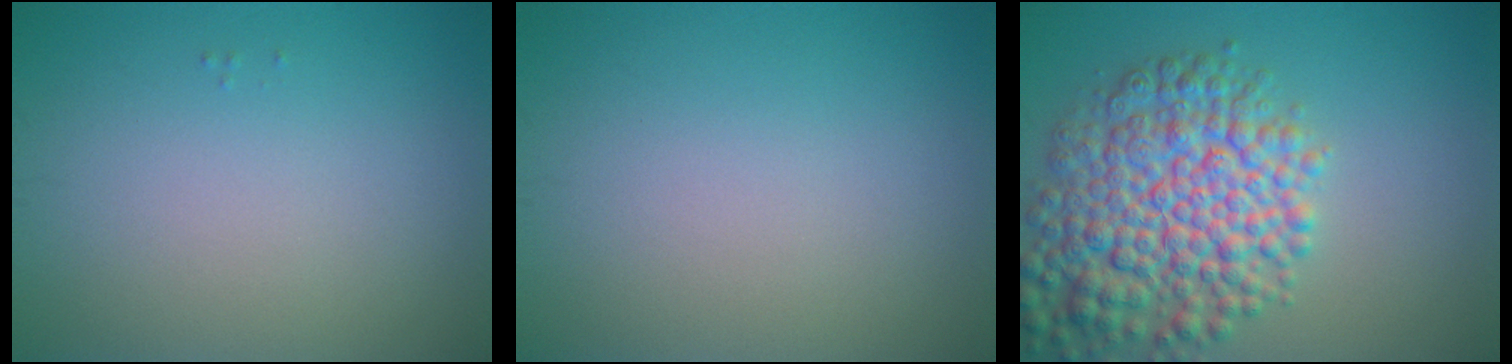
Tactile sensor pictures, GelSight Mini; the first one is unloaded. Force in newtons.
{"total": 0.0}
{"total": 8.8, "press": 8.8, "slide": 0.3}